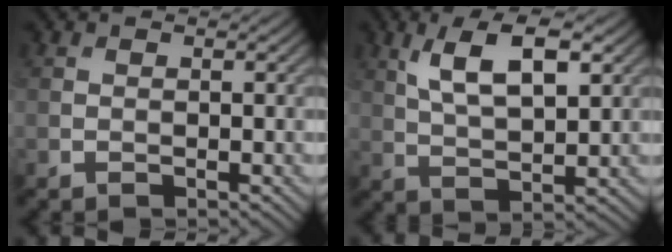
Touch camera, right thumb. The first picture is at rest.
{"total": 8.2, "force": [3.6, 3.1, 6.7], "torque": [-0.126, 0.009, 0.070]}